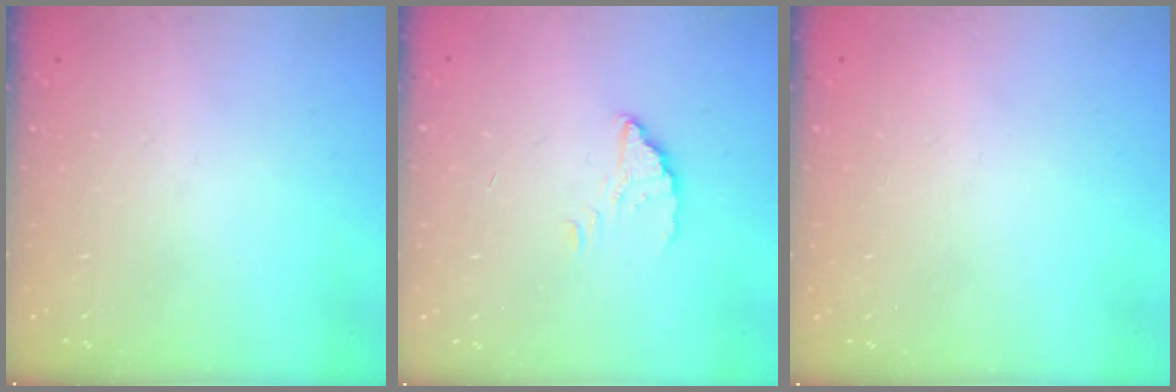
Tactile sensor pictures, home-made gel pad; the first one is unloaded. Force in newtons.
{"total": 2.5, "press": 2.5, "slide": 0.1}
{"total": 2.1, "press": 2.1, "slide": 0.1}